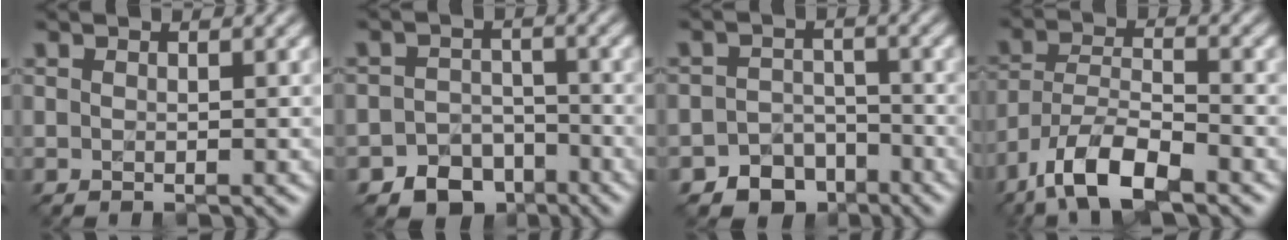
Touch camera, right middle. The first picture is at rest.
{"total": 5.0, "force": [-3.7, 3.3, 0.4], "torque": [0.007, 0.006, -0.052]}
{"total": 4.6, "force": [-3.5, 3.0, 0.0], "torque": [0.011, 0.006, -0.048]}
{"total": 8.2, "force": [-5.8, 2.9, 5.1], "torque": [-0.094, 0.011, -0.113]}